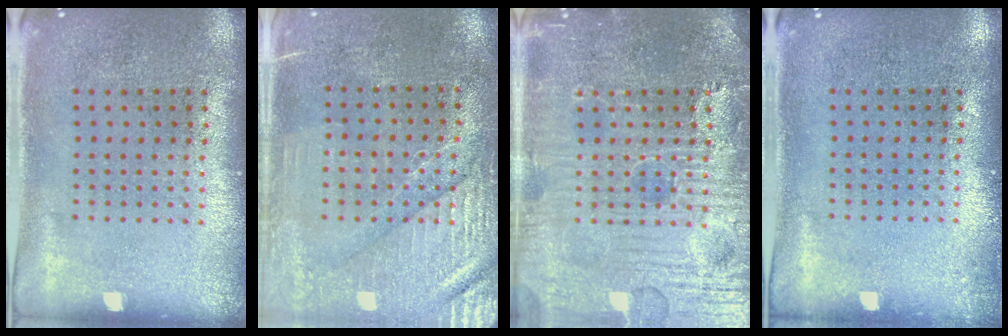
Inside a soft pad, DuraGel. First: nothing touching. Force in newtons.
{"total": 3.2, "press": 2.9, "slide": 1.1}
{"total": 4.8, "press": 4.7, "slide": 0.5}
{"total": 0.7, "press": 0.7, "slide": 0.2}